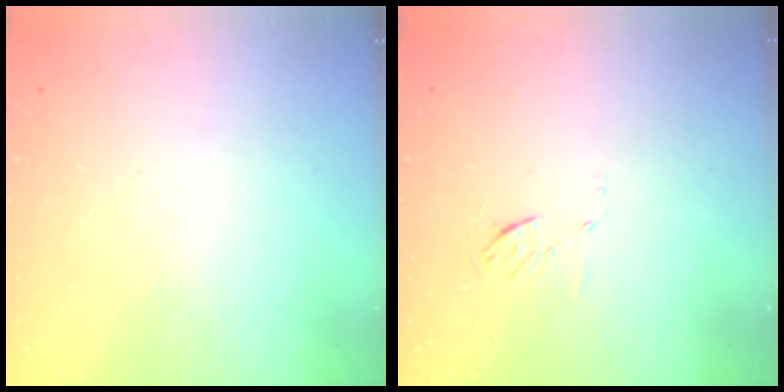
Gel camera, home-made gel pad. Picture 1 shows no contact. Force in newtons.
{"total": 4.0, "press": 3.7, "slide": 1.4}